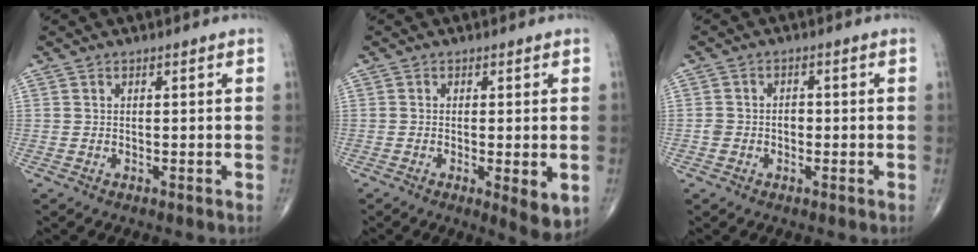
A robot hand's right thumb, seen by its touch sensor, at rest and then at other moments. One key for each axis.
{"total": 5.9, "fx": -1.4, "fy": 1.5, "fz": 5.5, "tx": -0.084, "ty": -0.018, "tz": -0.020}
{"total": 2.6, "fx": -0.6, "fy": 2.2, "fz": 1.3, "tx": -0.015, "ty": 0.013, "tz": -0.010}